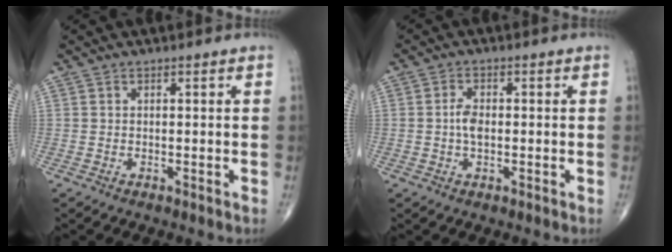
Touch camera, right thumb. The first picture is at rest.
{"total": 3.2, "force": [-0.2, 1.7, 2.7], "torque": [-0.052, 0.005, -0.008]}